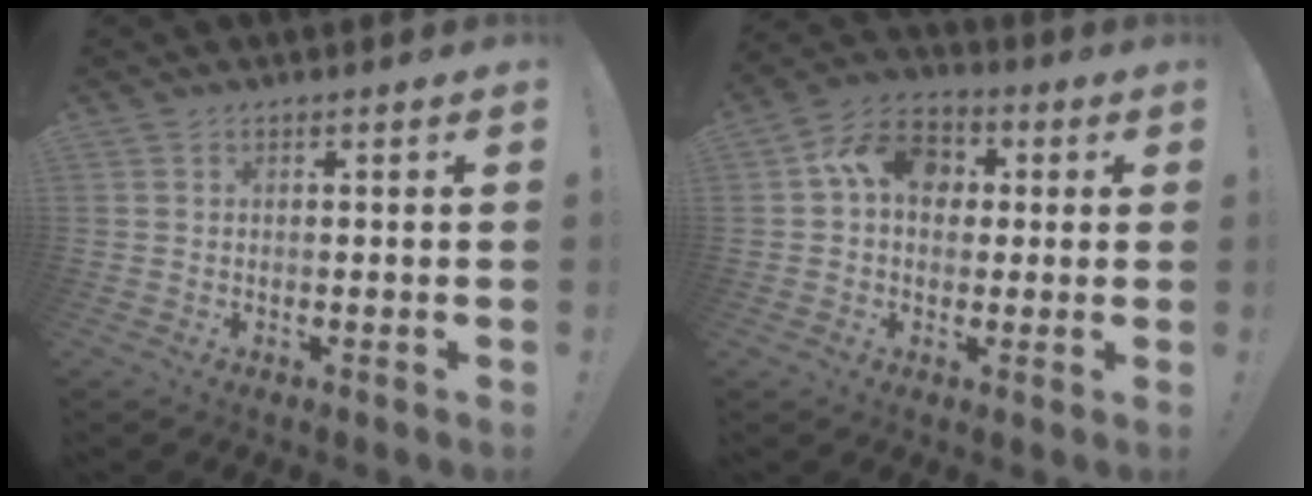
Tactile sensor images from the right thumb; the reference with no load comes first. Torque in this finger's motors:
{"motor_torque": [1.19, 1.77, 0.70, -0.16, 0.15]}